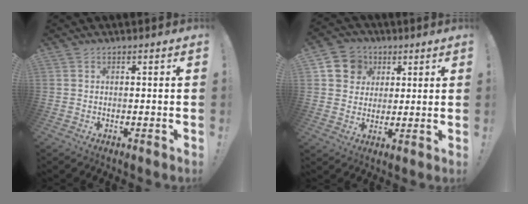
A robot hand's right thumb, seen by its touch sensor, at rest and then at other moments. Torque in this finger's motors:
{"motor_torque": [0.00, 0.00, 0.06, -0.05, 0.00]}